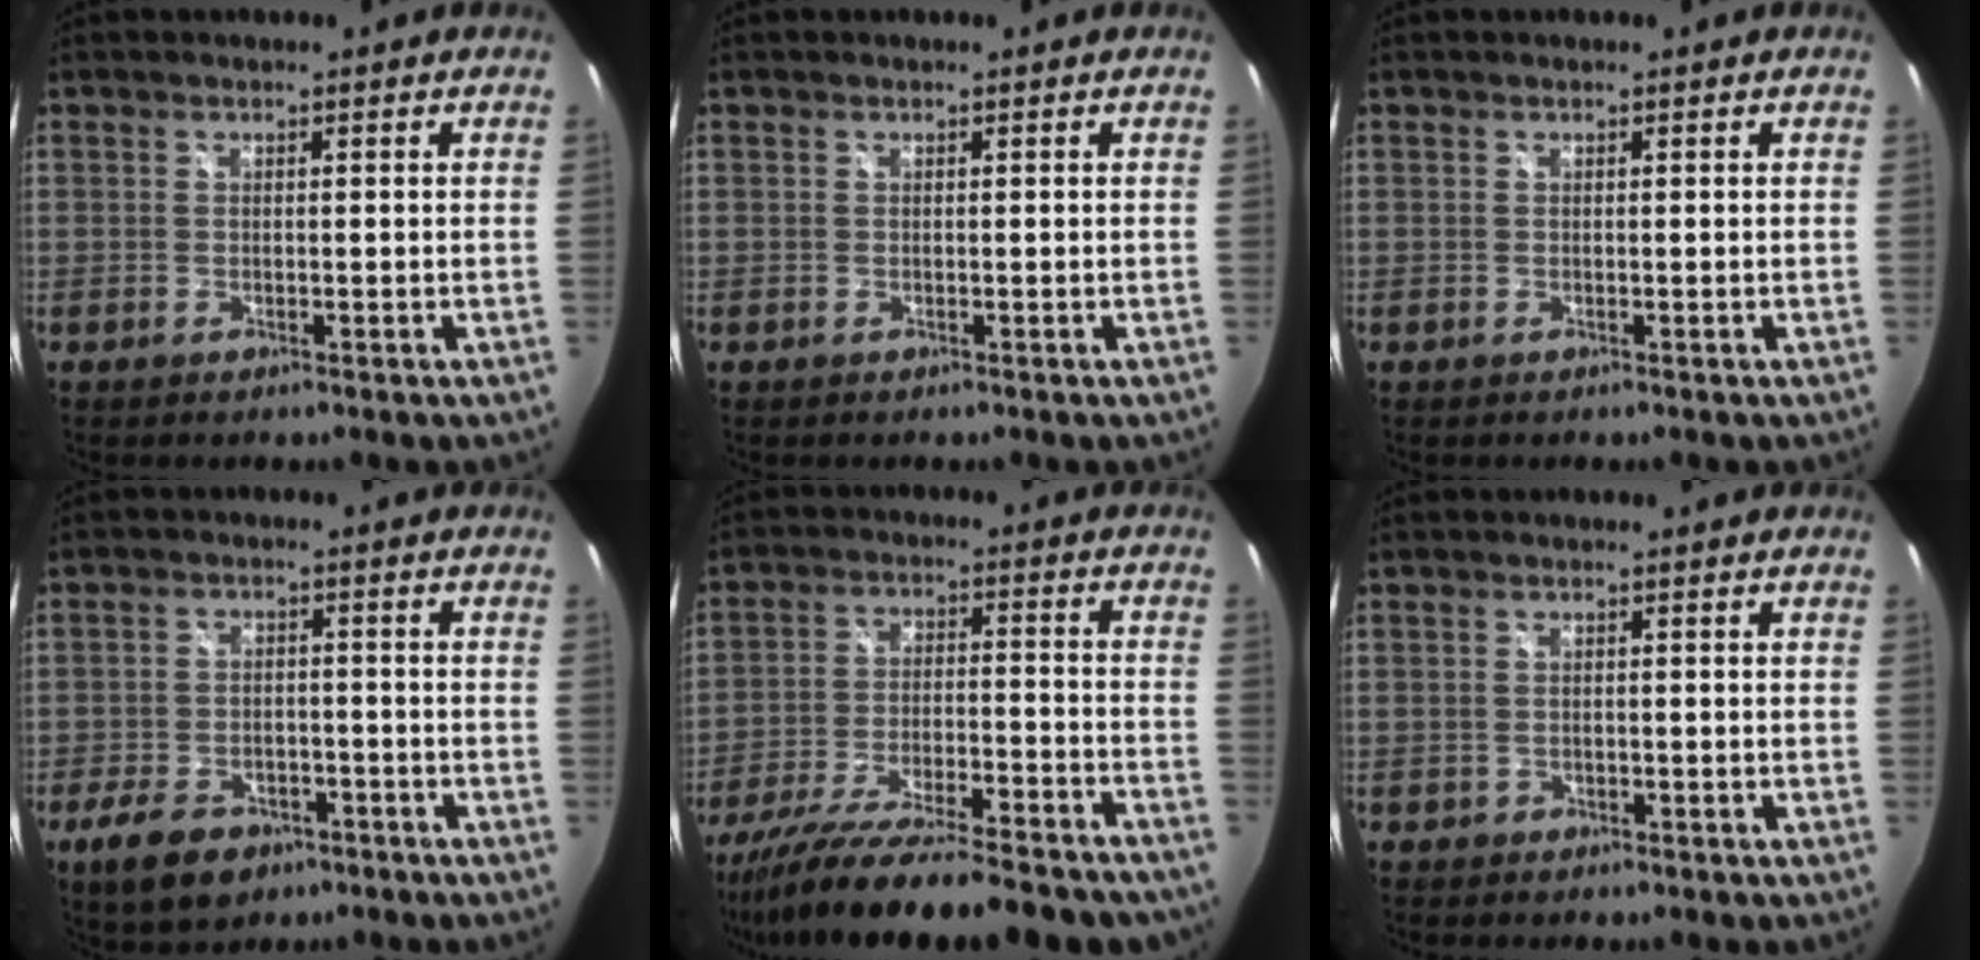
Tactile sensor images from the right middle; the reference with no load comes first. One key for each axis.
{"total": 0.0}
{"total": 0.0}
{"total": 10.4, "fx": -6.5, "fy": 6.2, "fz": 5.3, "tx": -0.133, "ty": -0.008, "tz": -0.101}
{"total": 26.5, "fx": -22.4, "fy": 5.2, "fz": 13.1, "tx": -0.232, "ty": -0.062, "tz": -0.327}
{"total": 1.4, "fx": -0.9, "fy": 1.1, "fz": 0.3, "tx": -0.010, "ty": -0.002, "tz": -0.013}